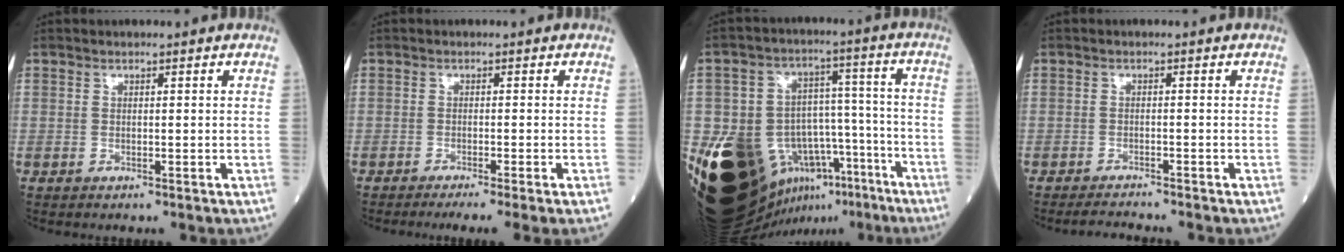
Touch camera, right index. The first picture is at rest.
{"total": 5.8, "force": [-4.4, -0.9, 3.6], "torque": [-0.038, -0.013, -0.066]}
{"total": 25.6, "force": [-14.3, 15.3, 14.8], "torque": [-0.258, 0.048, -0.207]}
{"total": 2.5, "force": [-2.4, -0.6, 0.2], "torque": [-0.010, -0.014, -0.040]}